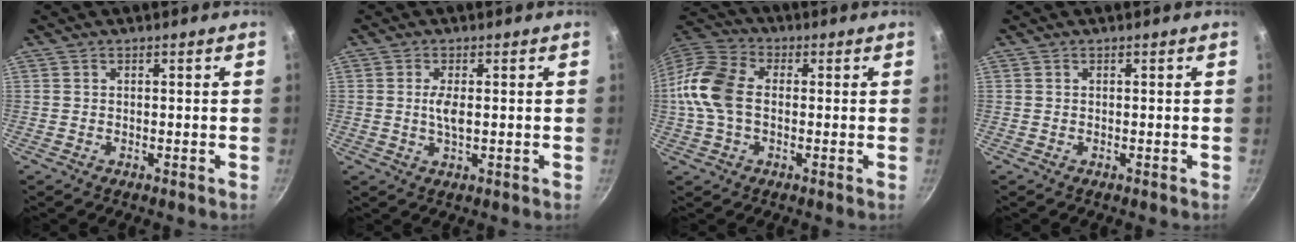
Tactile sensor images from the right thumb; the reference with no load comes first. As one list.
[{"total": 3.3, "force": [0.3, 1.2, 3.1], "torque": [-0.063, -0.001, 0.004]}, {"total": 12.4, "force": [-0.2, 8.3, 9.3], "torque": [-0.177, 0.030, -0.023]}, {"total": 0.0}]